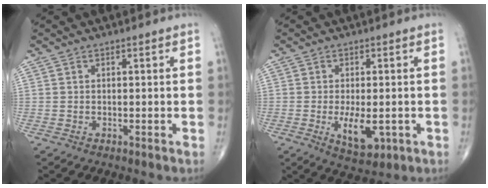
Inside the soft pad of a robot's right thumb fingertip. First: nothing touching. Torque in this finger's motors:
{"motor_torque": [3.93, 1.08, 2.02, -0.74, 0.56]}